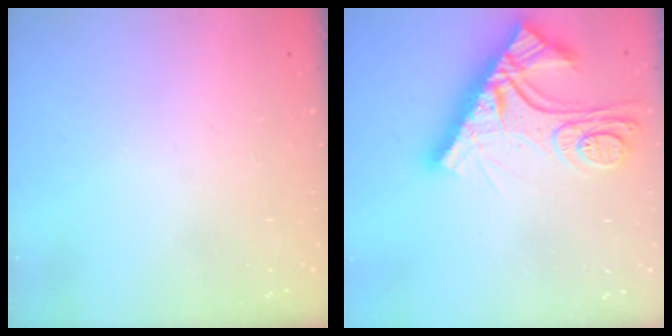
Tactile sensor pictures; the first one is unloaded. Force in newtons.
{"total": 15.8, "press": 15.8, "slide": 0.6}